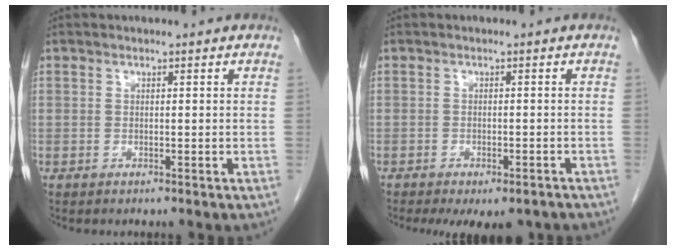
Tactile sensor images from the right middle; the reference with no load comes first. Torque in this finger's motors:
{"motor_torque": [1.33, -0.81, 0.11, 0.05]}